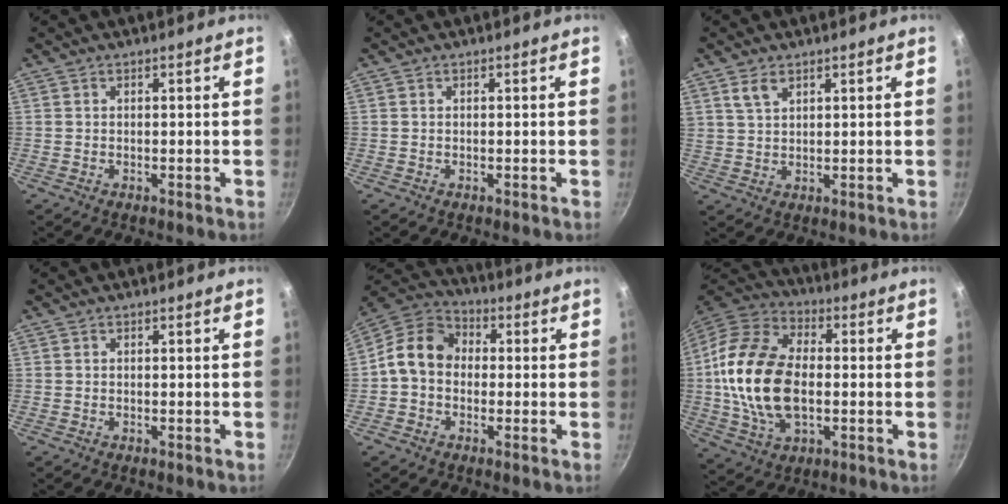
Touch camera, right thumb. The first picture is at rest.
{"total": 0.0}
{"total": 3.9, "force": [2.3, 2.0, 2.4], "torque": [-0.041, -0.004, 0.050]}
{"total": 0.0}
{"total": 10.1, "force": [-0.4, 8.1, 5.9], "torque": [-0.077, 0.033, -0.035]}
{"total": 20.3, "force": [-0.7, 12.7, 15.9], "torque": [-0.297, 0.019, -0.020]}